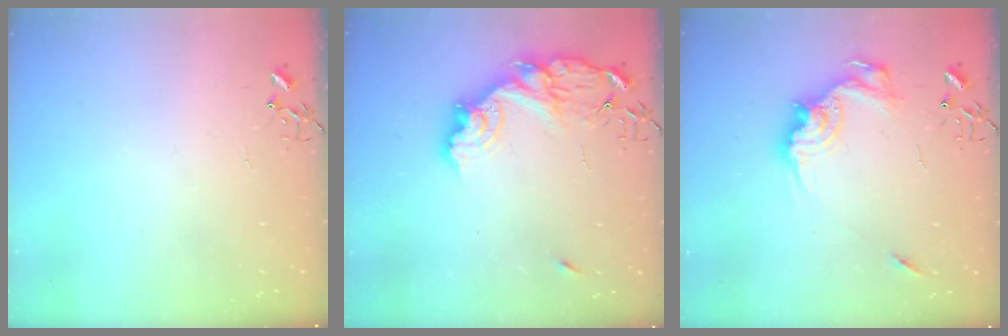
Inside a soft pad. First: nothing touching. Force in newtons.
{"total": 15.3, "press": 15.2, "slide": 1.1}
{"total": 14.8, "press": 14.8, "slide": 0.8}